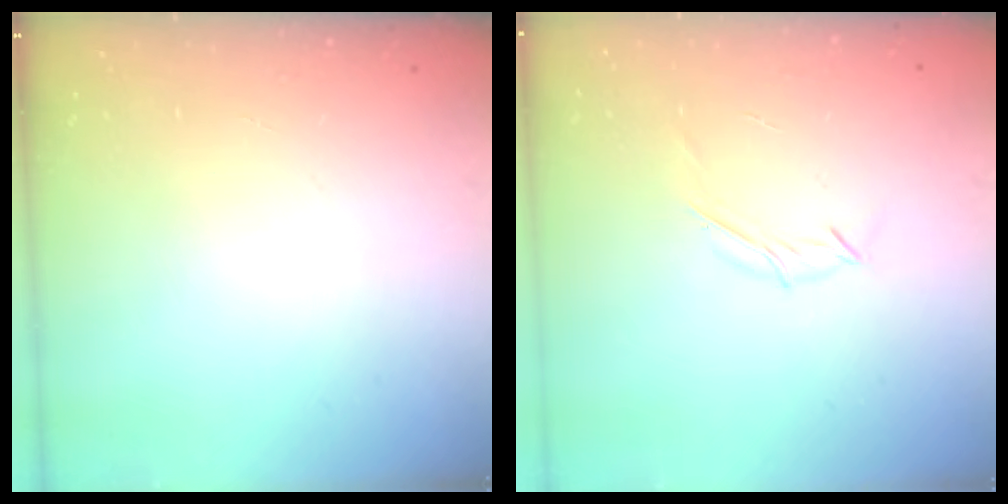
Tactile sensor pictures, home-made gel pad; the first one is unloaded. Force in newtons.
{"total": 3.9, "press": 3.8, "slide": 0.8}